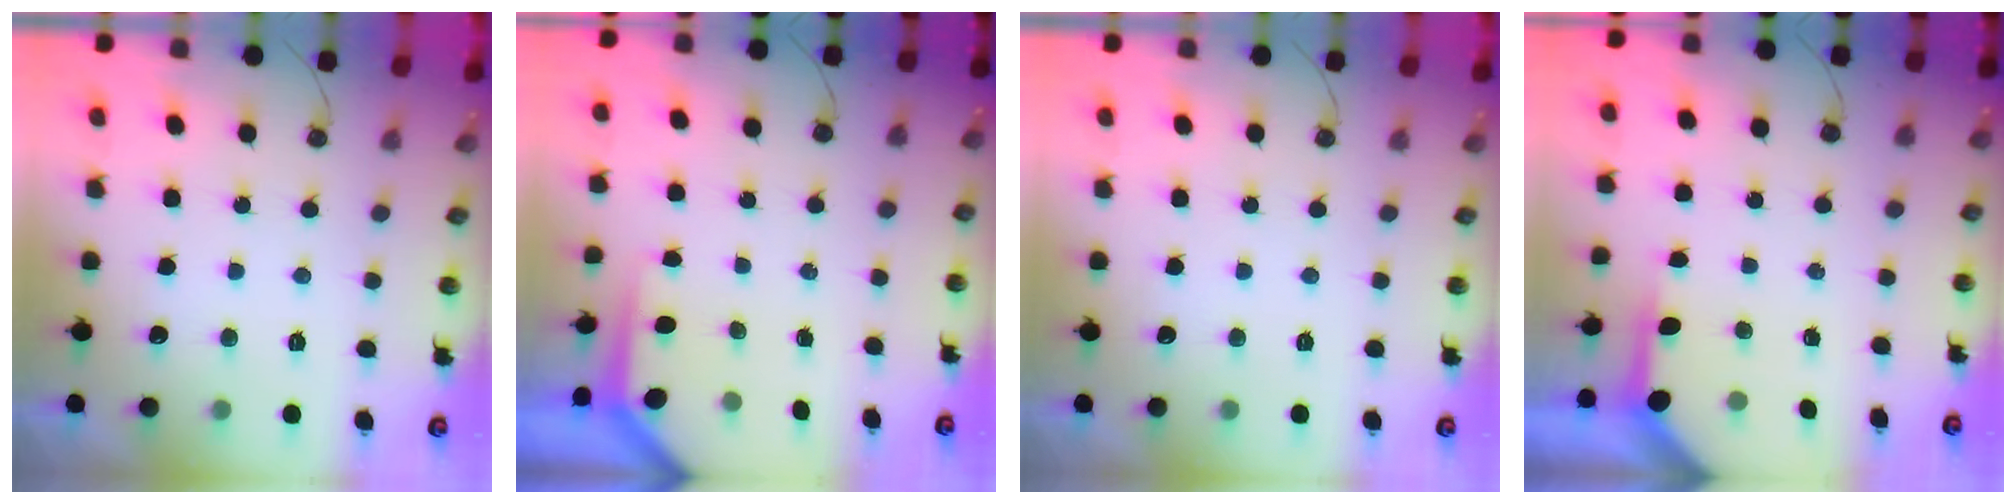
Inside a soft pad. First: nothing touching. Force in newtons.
{"total": 3.7, "press": 3.7, "slide": 0.2}
{"total": 0.0}
{"total": 3.9, "press": 3.9, "slide": 0.3}